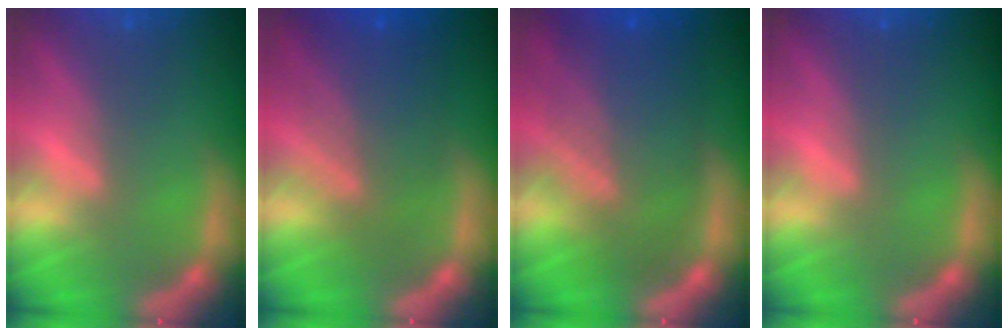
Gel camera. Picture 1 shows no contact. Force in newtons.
{"total": 7.0}
{"total": 9.5}
{"total": 0.0}